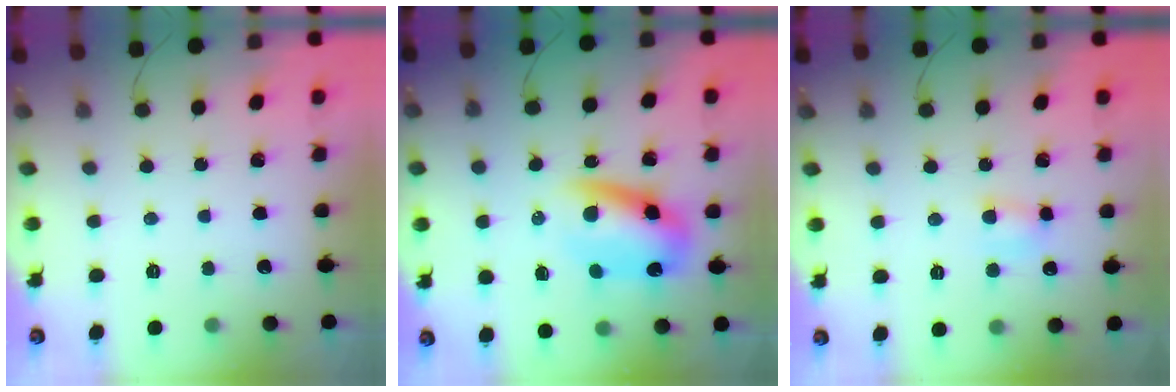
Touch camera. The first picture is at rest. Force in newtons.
{"total": 8.5, "press": 8.4, "slide": 1.6}
{"total": 4.6, "press": 4.4, "slide": 1.1}